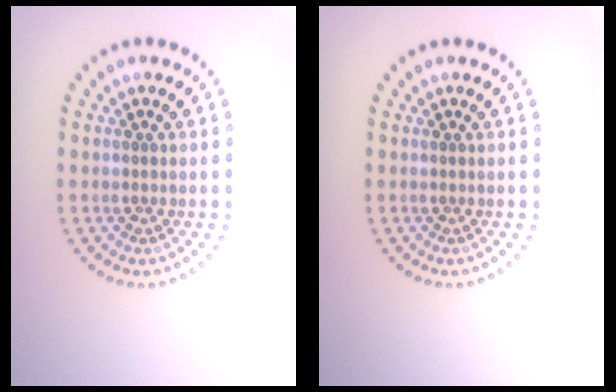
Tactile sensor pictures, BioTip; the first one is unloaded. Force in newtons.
{"total": 0.0}